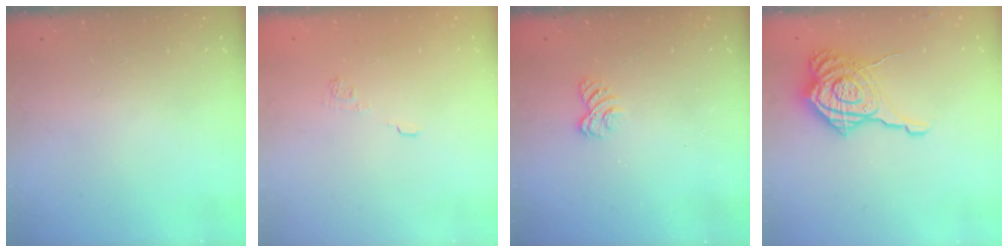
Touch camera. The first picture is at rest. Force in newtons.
{"total": 2.2, "press": 1.8, "slide": 1.3}
{"total": 2.9, "press": 2.6, "slide": 1.3}
{"total": 14.8, "press": 14.7, "slide": 1.5}